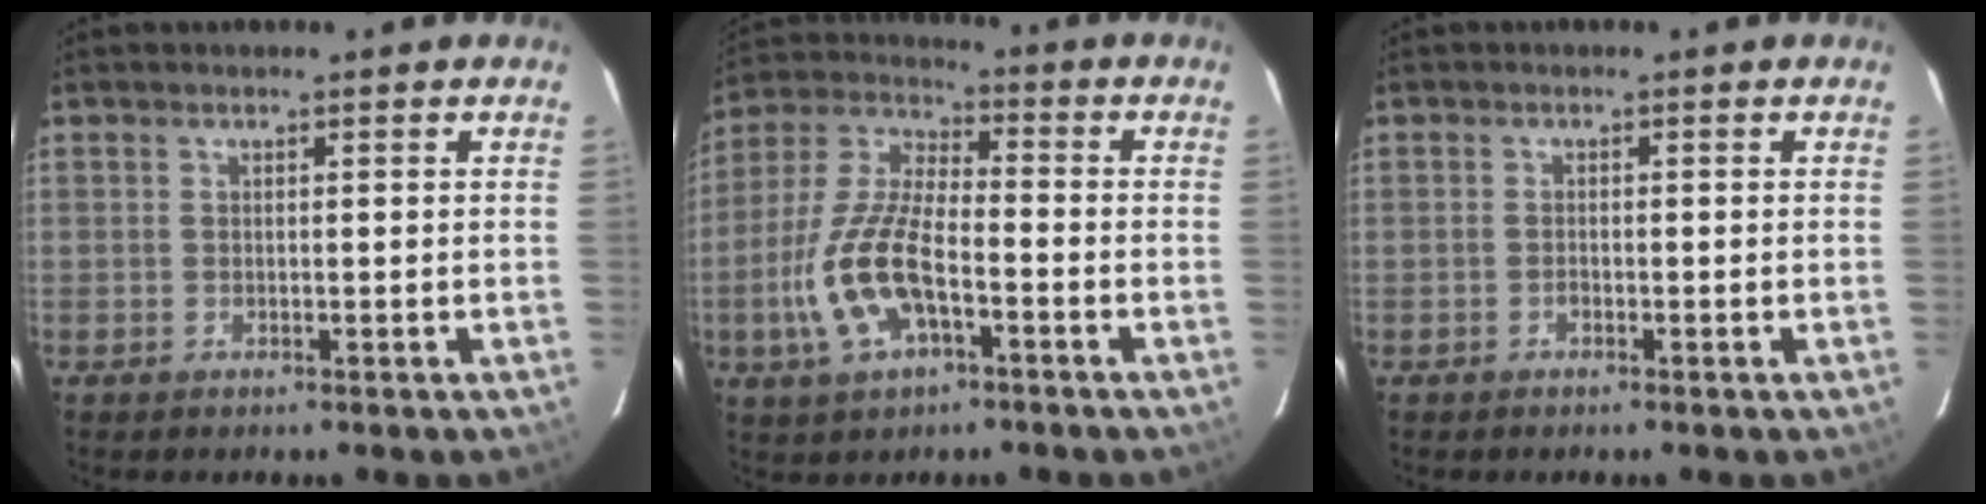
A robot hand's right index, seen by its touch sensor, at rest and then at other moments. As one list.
[{"total": 14.5, "force": [-5.2, 6.0, 12.1], "torque": [-0.267, -0.002, -0.100]}, {"total": 0.7, "force": [-0.5, 0.4, 0.2], "torque": [-0.004, 0.002, -0.010]}]